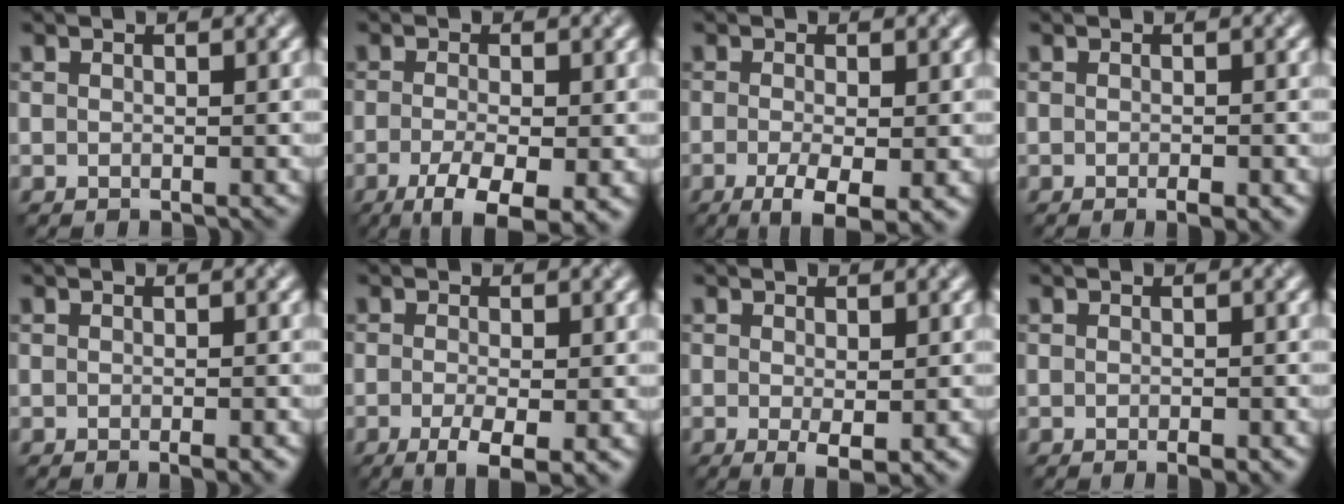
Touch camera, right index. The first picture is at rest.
{"total": 6.2, "force": [-2.9, 1.8, 5.2], "torque": [-0.096, -0.012, -0.045]}
{"total": 4.5, "force": [-1.7, 1.2, 4.0], "torque": [-0.072, -0.009, -0.029]}
{"total": 1.7, "force": [-0.9, 0.3, 1.4], "torque": [-0.017, -0.004, -0.011]}
{"total": 1.3, "force": [-0.6, 0.2, 1.2], "torque": [-0.013, -0.005, -0.008]}
{"total": 4.0, "force": [-1.6, 1.0, 3.6], "torque": [-0.065, -0.010, -0.026]}
{"total": 2.1, "force": [-0.4, 0.5, 2.0], "torque": [-0.033, -0.011, -0.004]}
{"total": 1.3, "force": [-0.7, 0.3, 1.1], "torque": [-0.015, -0.004, -0.008]}